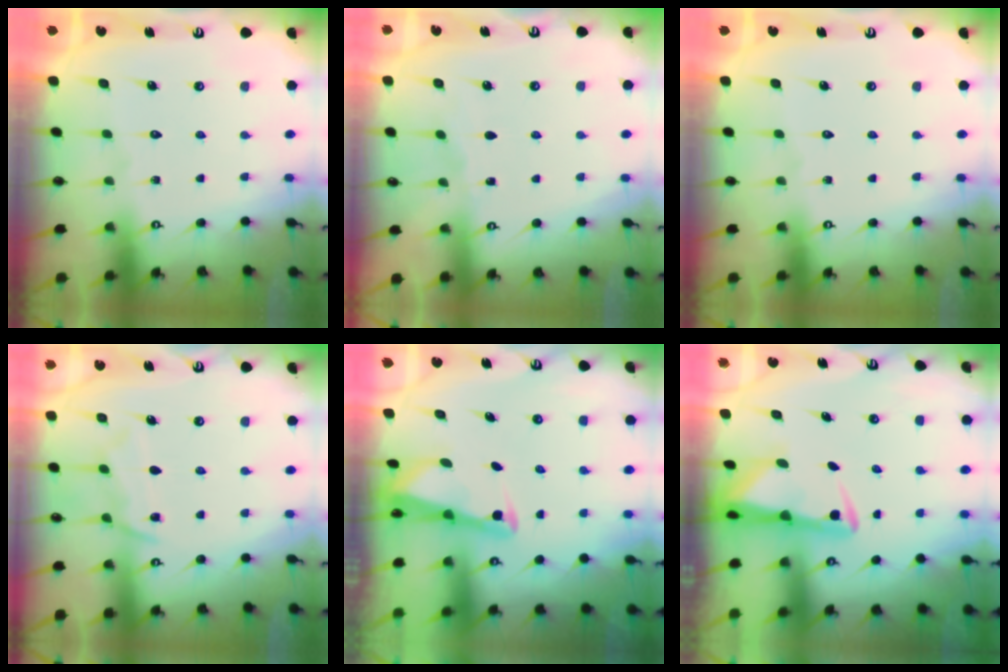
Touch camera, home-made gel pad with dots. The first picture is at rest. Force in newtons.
{"total": 2.8, "press": 2.8, "slide": 0.4}
{"total": 0.0}
{"total": 8.9, "press": 8.9, "slide": 0.6}
{"total": 2.5, "press": 2.5, "slide": 0.1}
{"total": 2.9, "press": 2.9, "slide": 0.4}